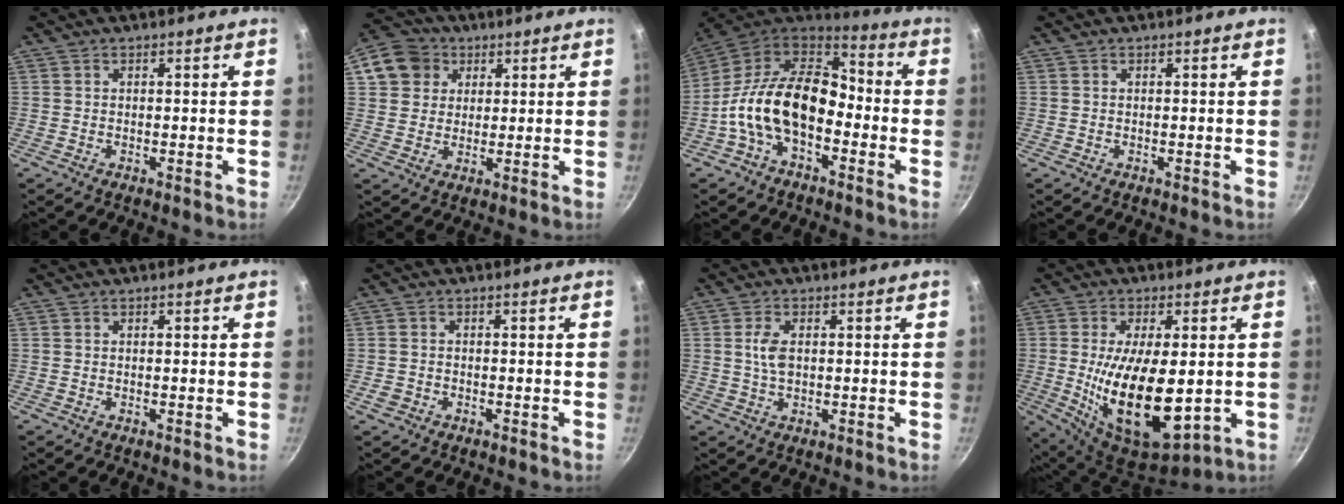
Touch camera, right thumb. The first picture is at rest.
{"total": 9.4, "force": [3.6, 8.1, 3.2], "torque": [-0.026, 0.011, 0.056]}
{"total": 18.2, "force": [-4.0, 11.2, 13.7], "torque": [-0.218, 0.051, -0.092]}
{"total": 0.0}
{"total": 0.0}
{"total": 1.9, "force": [-1.0, 1.5, 0.8], "torque": [-0.019, 0.008, -0.015]}
{"total": 4.0, "force": [0.5, 2.3, 3.2], "torque": [-0.059, 0.001, 0.010]}
{"total": 18.7, "force": [-1.2, 8.6, 16.6], "torque": [-0.283, -0.017, -0.003]}